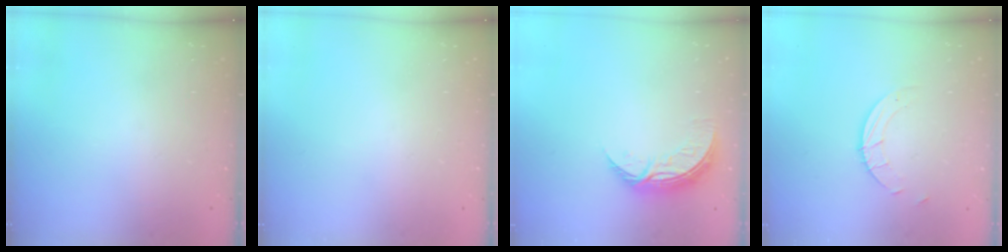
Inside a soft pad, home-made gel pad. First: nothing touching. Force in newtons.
{"total": 0.0}
{"total": 8.5, "press": 8.5, "slide": 0.3}
{"total": 2.5, "press": 2.5, "slide": 0.2}